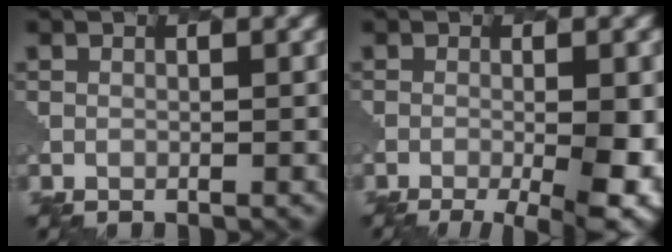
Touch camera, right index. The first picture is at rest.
{"total": 7.8, "force": [-2.8, 2.3, 6.9], "torque": [-0.098, -0.009, -0.036]}